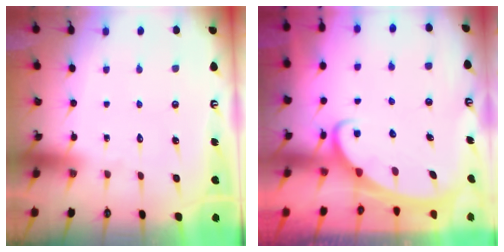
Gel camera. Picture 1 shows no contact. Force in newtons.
{"total": 2.8, "press": 2.8, "slide": 0.2}